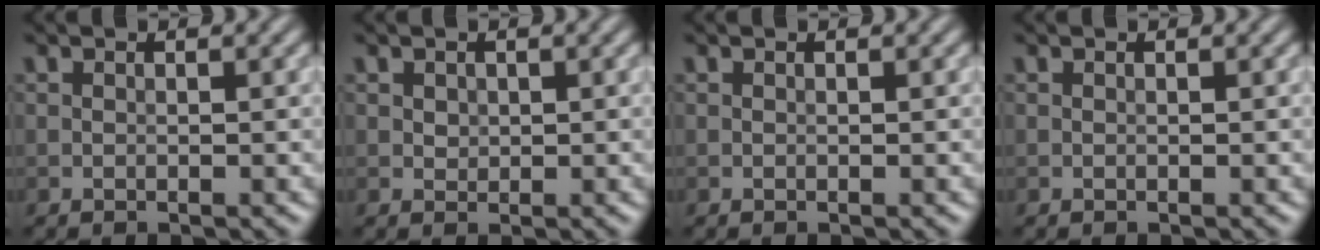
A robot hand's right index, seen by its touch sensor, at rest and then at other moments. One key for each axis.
{"total": 0.7, "fx": 0.3, "fy": 0.6, "fz": 0.2, "tx": -0.003, "ty": -0.004, "tz": 0.008}
{"total": 0.0}
{"total": 0.0}